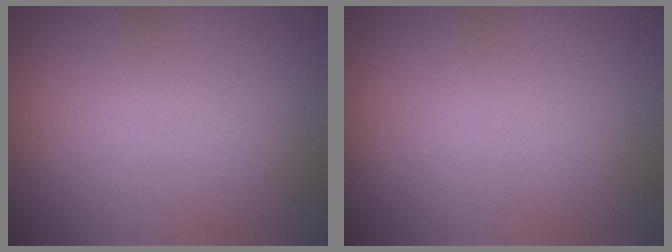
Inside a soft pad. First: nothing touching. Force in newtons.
{"total": 0.0}